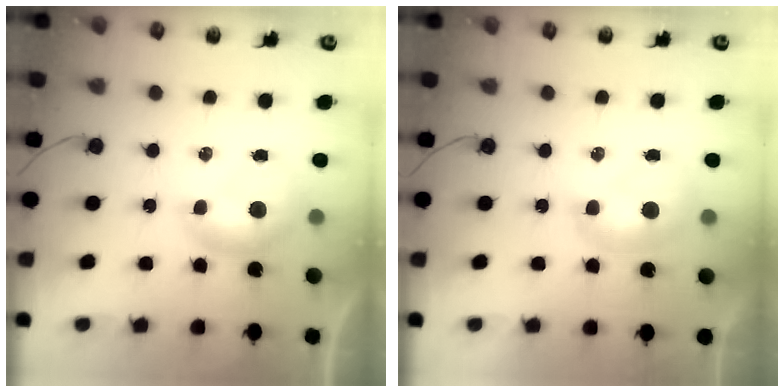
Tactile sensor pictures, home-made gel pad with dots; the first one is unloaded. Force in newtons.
{"total": 1.7, "press": 1.6, "slide": 0.1}